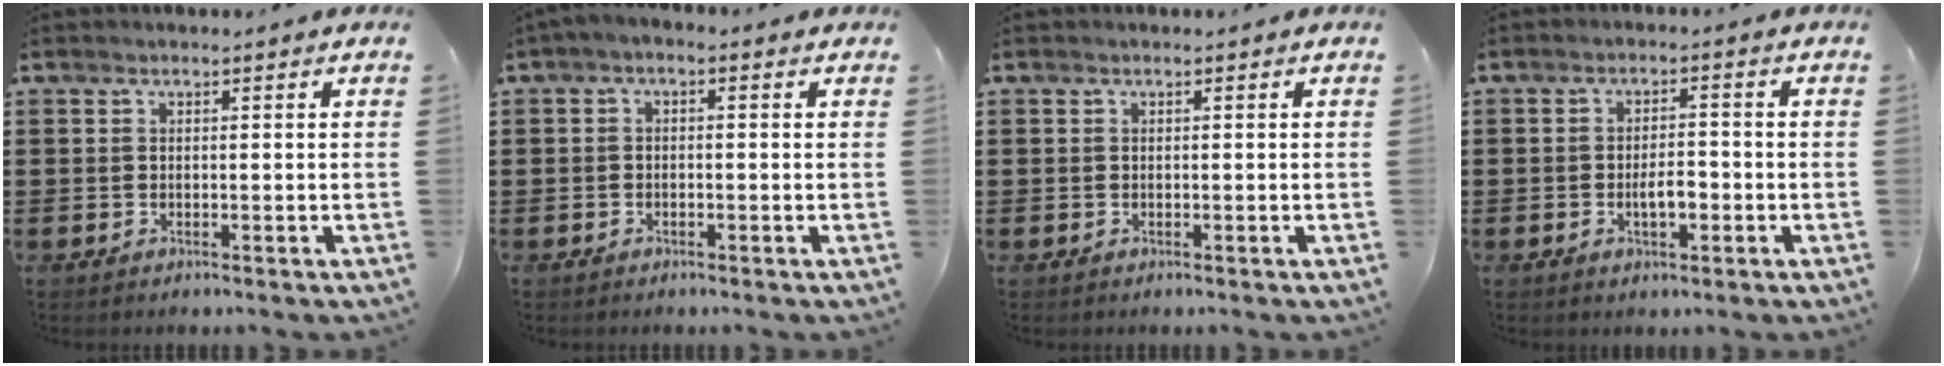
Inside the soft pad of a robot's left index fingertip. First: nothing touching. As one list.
[{"total": 1.3, "force": [-1.1, 0.3, 0.6], "torque": [-0.012, -0.001, -0.021]}, {"total": 0.0}, {"total": 3.8, "force": [-1.0, 1.5, 3.3], "torque": [-0.060, 0.005, -0.019]}]